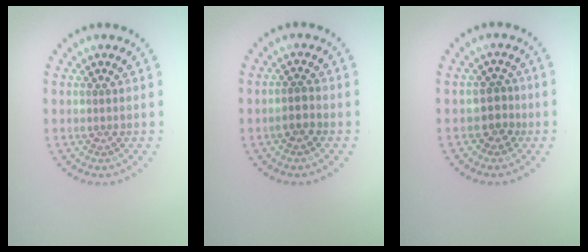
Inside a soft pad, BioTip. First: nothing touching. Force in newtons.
{"total": 1.5, "press": 1.2, "slide": 0.8}
{"total": 1.8, "press": 1.4, "slide": 1.2}